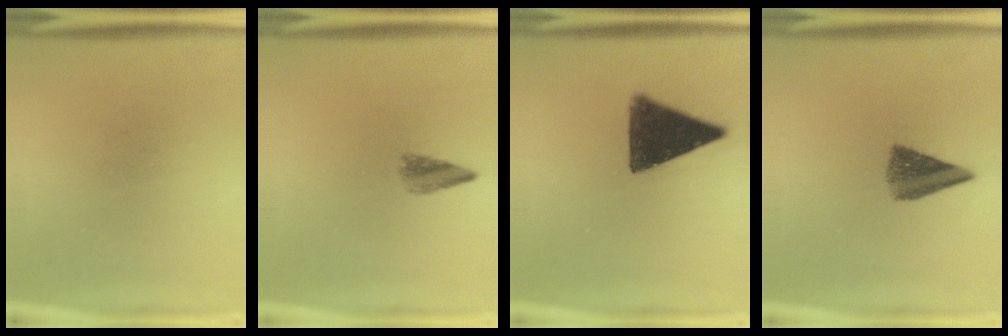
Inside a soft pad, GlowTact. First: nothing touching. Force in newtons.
{"total": 2.6}
{"total": 14.1}
{"total": 6.4}